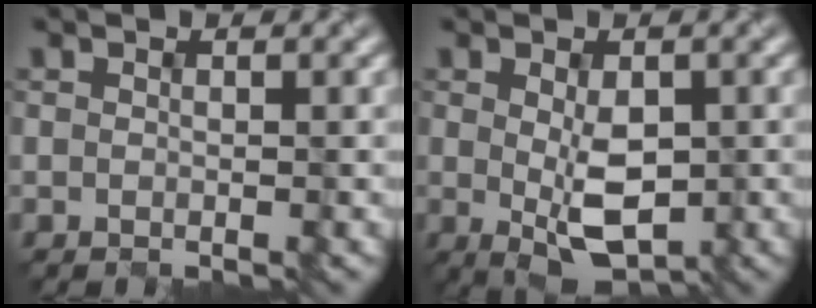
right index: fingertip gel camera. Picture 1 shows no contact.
{"total": 3.8, "force": [-0.4, 1.7, 3.3], "torque": [-0.060, -0.011, -0.002]}